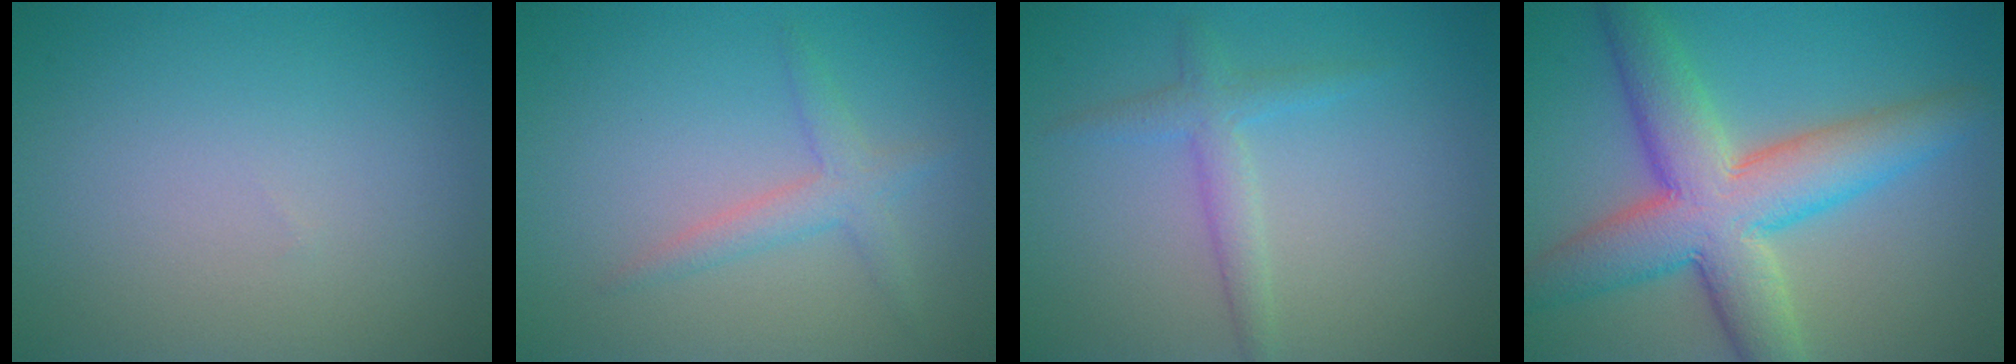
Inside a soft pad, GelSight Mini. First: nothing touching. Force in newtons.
{"total": 2.1, "press": 2.1, "slide": 0.2}
{"total": 2.3, "press": 2.3, "slide": 0.1}
{"total": 9.5, "press": 9.5, "slide": 0.2}